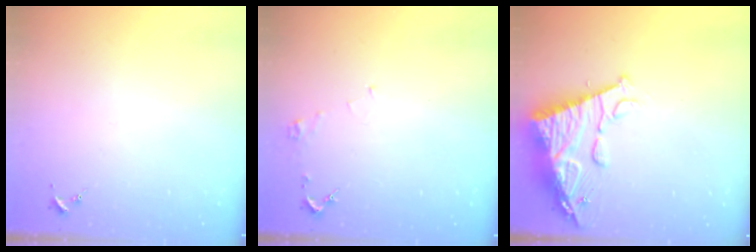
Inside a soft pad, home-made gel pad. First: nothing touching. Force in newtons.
{"total": 3.7, "press": 3.7, "slide": 0.5}
{"total": 14.9, "press": 14.8, "slide": 1.5}